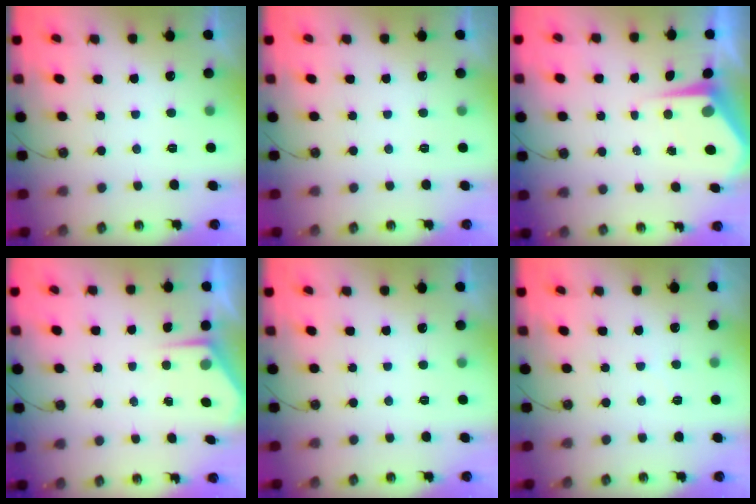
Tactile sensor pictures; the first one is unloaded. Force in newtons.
{"total": 0.0}
{"total": 6.1, "press": 6.0, "slide": 0.5}
{"total": 2.8, "press": 2.8, "slide": 0.4}
{"total": 0.0}
{"total": 1.9, "press": 1.9, "slide": 0.3}